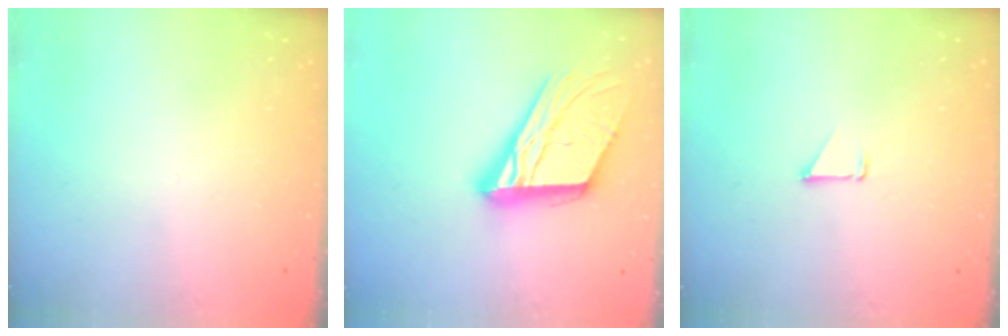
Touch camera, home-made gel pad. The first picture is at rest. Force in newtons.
{"total": 21.2, "press": 21.0, "slide": 2.9}
{"total": 0.9, "press": 0.9, "slide": 0.1}